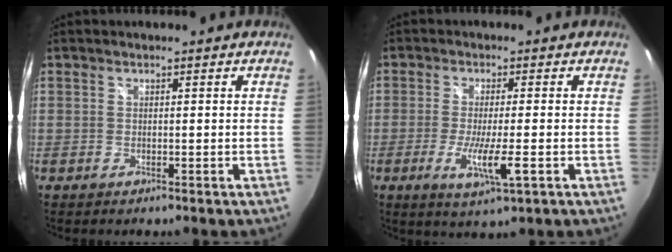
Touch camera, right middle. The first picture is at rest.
{"total": 7.0, "force": [-2.4, 0.4, 6.5], "torque": [-0.125, -0.017, -0.043]}